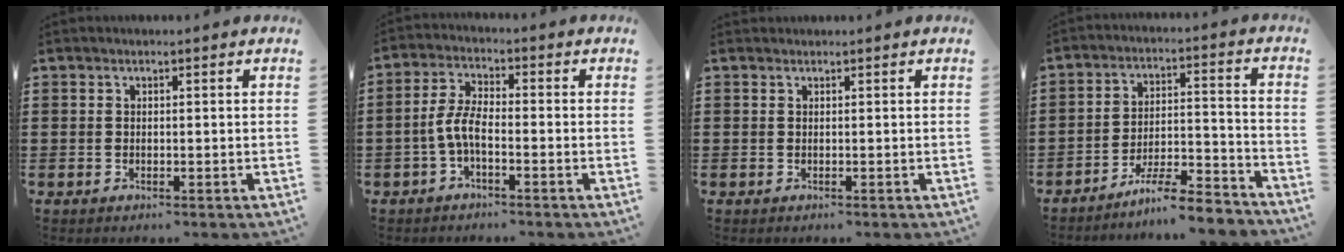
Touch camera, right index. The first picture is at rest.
{"total": 4.8, "force": [-1.9, 1.4, 4.3], "torque": [-0.104, -0.005, -0.043]}
{"total": 0.0}
{"total": 7.4, "force": [-6.9, 0.3, 2.9], "torque": [-0.046, 0.006, -0.130]}